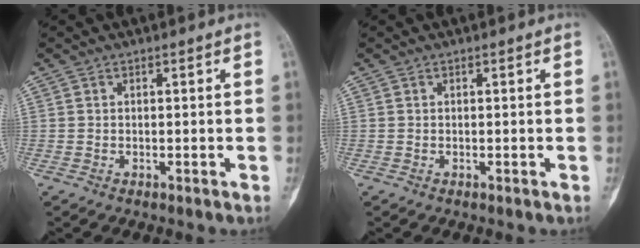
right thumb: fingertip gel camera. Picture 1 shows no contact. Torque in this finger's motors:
{"motor_torque": [0.11, 0.03, 0.11, -0.01, 0.02]}